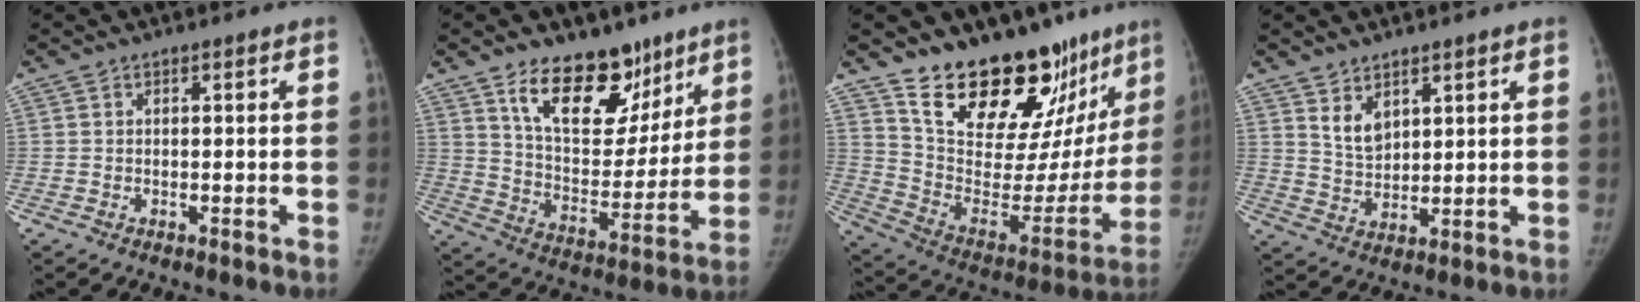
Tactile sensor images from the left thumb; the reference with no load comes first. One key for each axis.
{"total": 18.2, "fx": 11.7, "fy": 10.0, "fz": 9.8, "tx": -0.087, "ty": -0.075, "tz": 0.198}
{"total": 27.4, "fx": 20.8, "fy": 11.8, "fz": 13.5, "tx": -0.158, "ty": -0.118, "tz": 0.318}
{"total": 5.0, "fx": 3.1, "fy": 2.9, "fz": 2.8, "tx": -0.031, "ty": -0.031, "tz": 0.067}